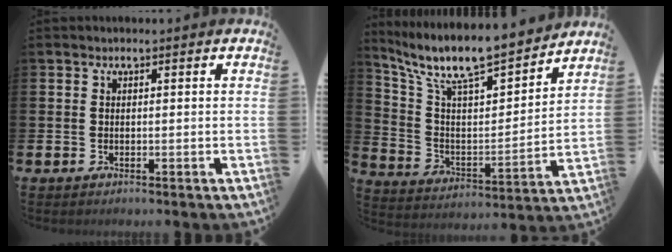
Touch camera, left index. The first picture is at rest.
{"total": 10.7, "force": [9.3, 2.2, 4.6], "torque": [-0.121, -0.072, 0.156]}